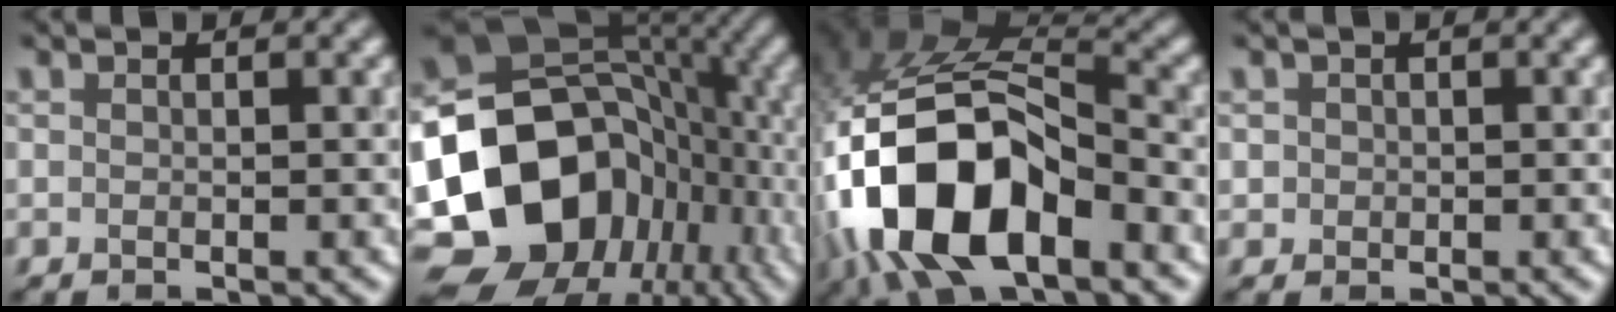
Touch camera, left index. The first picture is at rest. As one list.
[{"total": 18.7, "force": [-5.5, 14.5, 10.3], "torque": [-0.199, 0.003, -0.088]}, {"total": 14.8, "force": [-5.7, 7.9, 11.2], "torque": [-0.230, -0.013, -0.102]}, {"total": 1.0, "force": [0.2, 1.0, 0.1], "torque": [0.009, -0.003, 0.002]}]